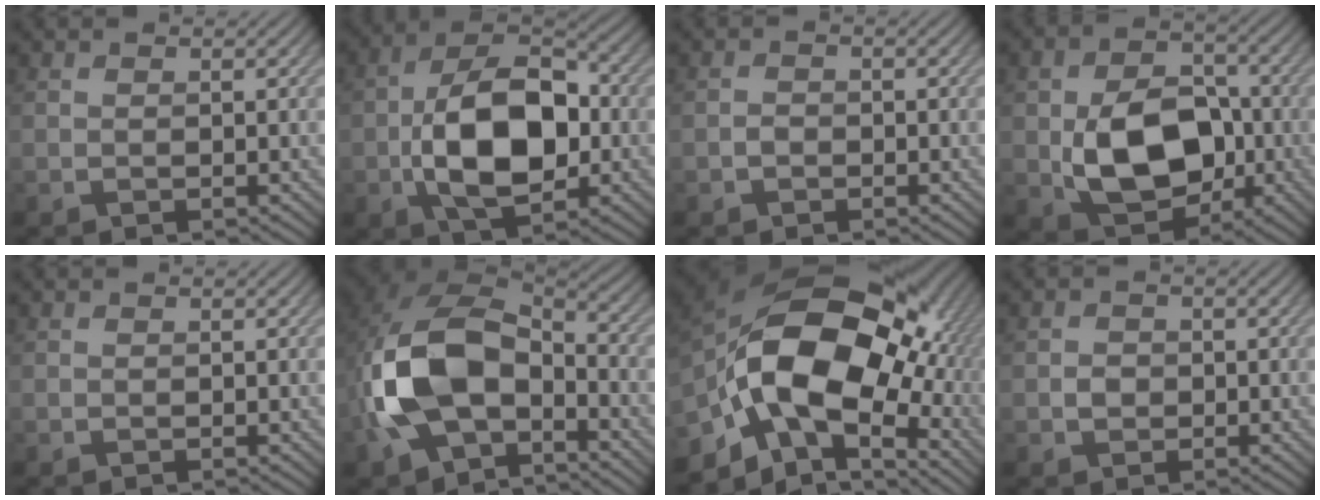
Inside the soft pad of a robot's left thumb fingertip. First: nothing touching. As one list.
[{"total": 12.9, "force": [-2.1, 7.6, 10.2], "torque": [-0.186, 0.002, -0.042]}, {"total": 1.2, "force": [-0.6, 1.0, 0.5], "torque": [-0.007, 0.001, -0.015]}, {"total": 11.9, "force": [-2.2, 8.2, 8.3], "torque": [-0.163, -0.012, -0.033]}, {"total": 0.0}, {"total": 14.7, "force": [-3.5, 9.5, 10.6], "torque": [-0.241, -0.011, -0.069]}, {"total": 18.0, "force": [-2.6, 11.7, 13.4], "torque": [-0.235, -0.004, -0.049]}, {"total": 1.7, "force": [-0.3, 1.5, 0.6], "torque": [-0.009, -0.002, -0.010]}]